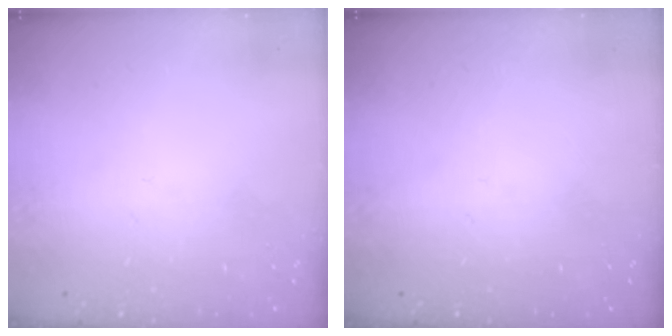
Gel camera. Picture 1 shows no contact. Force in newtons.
{"total": 0.0}